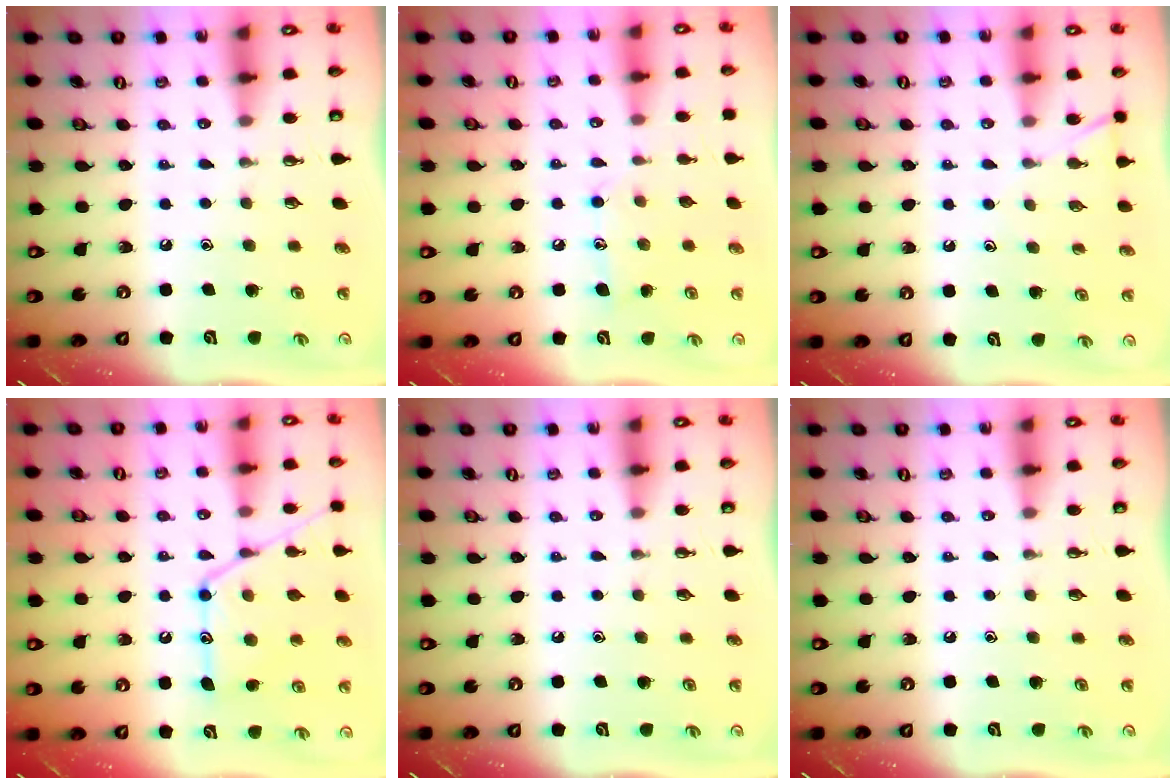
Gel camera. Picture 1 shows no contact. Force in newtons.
{"total": 8.6, "press": 8.5, "slide": 0.6}
{"total": 6.4, "press": 6.4, "slide": 0.3}
{"total": 15.1, "press": 15.0, "slide": 1.0}
{"total": 0.0}
{"total": 0.0}